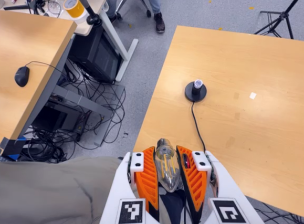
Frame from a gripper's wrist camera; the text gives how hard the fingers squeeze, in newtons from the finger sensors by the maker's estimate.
{"total": 21.8, "left": 23.6, "right": 20.0}